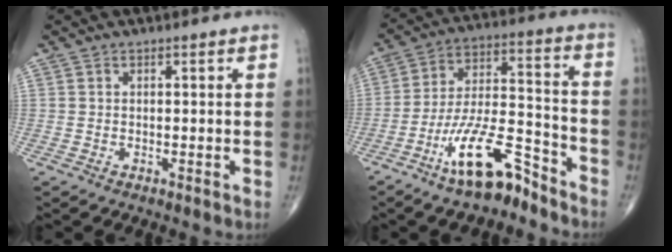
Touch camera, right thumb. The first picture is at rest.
{"total": 14.3, "force": [-9.8, 4.4, 9.4], "torque": [-0.166, 0.078, -0.179]}